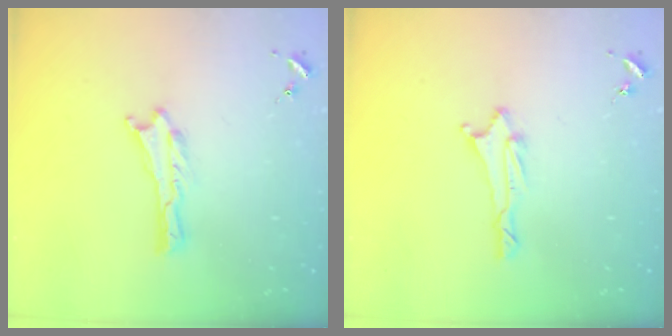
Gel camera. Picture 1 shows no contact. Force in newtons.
{"total": 1.7, "press": 1.6, "slide": 0.5}